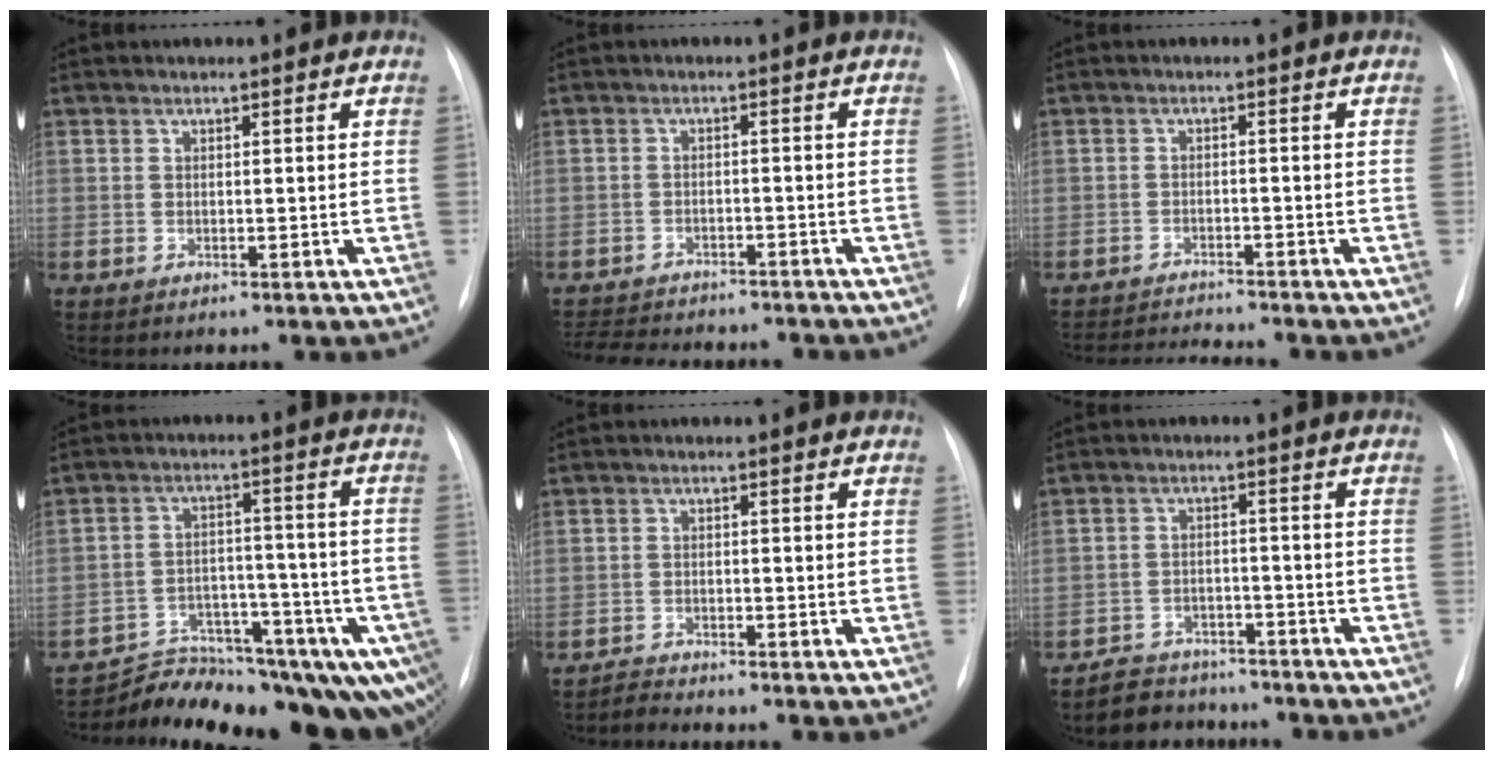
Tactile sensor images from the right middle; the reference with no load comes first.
{"total": 12.8, "force": [-11.4, 3.8, 4.3], "torque": [-0.092, 0.000, -0.148]}
{"total": 7.7, "force": [-7.4, -0.5, 1.9], "torque": [-0.030, -0.011, -0.116]}
{"total": 19.4, "force": [-16.6, 6.5, 7.7], "torque": [-0.053, 0.037, -0.218]}
{"total": 1.5, "force": [-1.5, -0.1, -0.5], "torque": [0.007, -0.011, -0.025]}
{"total": 7.4, "force": [-6.4, 3.7, 1.1], "torque": [-0.016, 0.006, -0.092]}